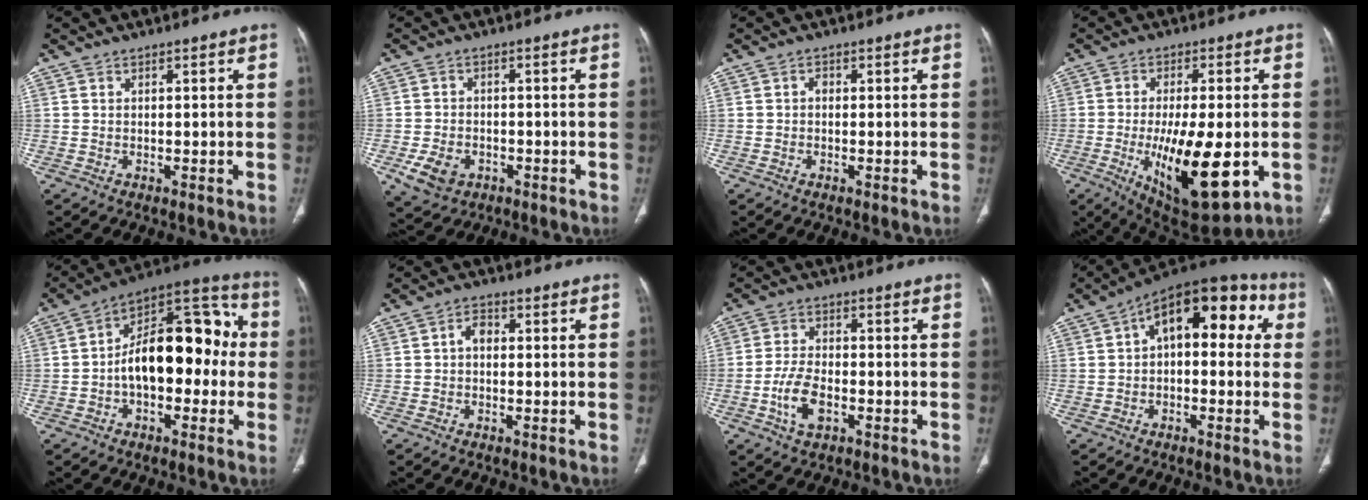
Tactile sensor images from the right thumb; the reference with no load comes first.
{"total": 6.5, "force": [-2.6, 4.8, 3.5], "torque": [-0.062, 0.011, -0.036]}
{"total": 0.8, "force": [-0.1, 0.6, 0.5], "torque": [-0.006, 0.003, -0.006]}
{"total": 18.8, "force": [-4.3, 7.0, 17.0], "torque": [-0.279, -0.017, -0.048]}
{"total": 19.4, "force": [-0.9, 10.9, 16.0], "torque": [-0.212, 0.057, -0.023]}
{"total": 2.6, "force": [0.0, 1.8, 1.9], "torque": [-0.024, 0.010, -0.007]}
{"total": 6.8, "force": [-2.5, 3.7, 5.2], "torque": [-0.106, 0.012, -0.048]}
{"total": 15.9, "force": [3.2, 8.8, 12.8], "torque": [-0.129, 0.048, 0.034]}